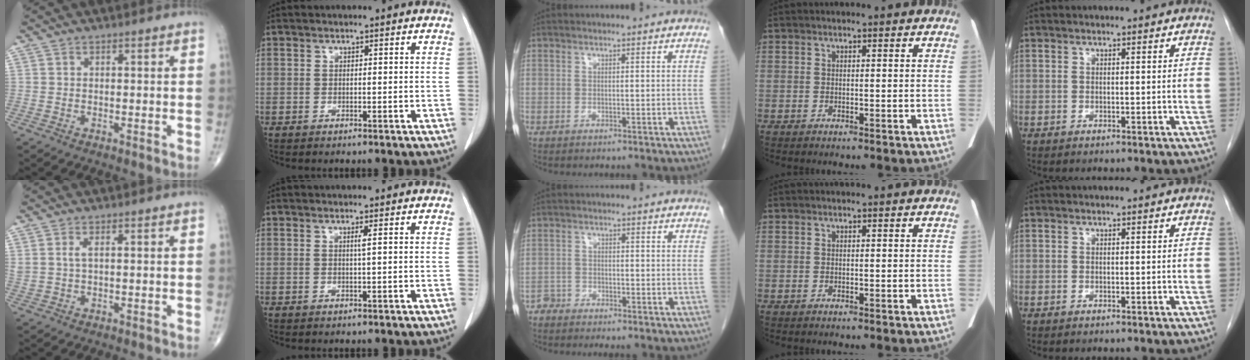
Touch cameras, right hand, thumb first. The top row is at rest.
{"thumb": {"total": 1.9, "force": [0.8, 0.6, 1.6], "torque": [-0.041, 0.002, 0.021]}, "index": {"total": 0.9, "force": [0.3, -0.3, 0.8], "torque": [-0.017, -0.001, 0.005]}, "middle": {"total": 1.6, "force": [-1.6, 0.2, -0.1], "torque": [0.004, -0.001, -0.028]}}